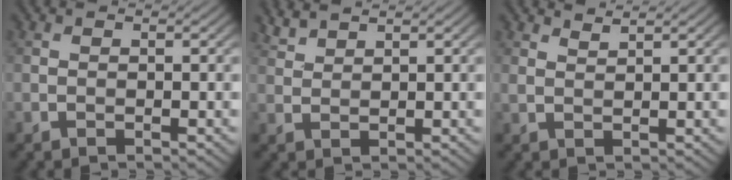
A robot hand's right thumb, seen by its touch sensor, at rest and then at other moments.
{"total": 2.3, "force": [2.2, 0.3, 0.8], "torque": [-0.021, 0.005, 0.048]}
{"total": 1.7, "force": [1.6, 0.1, 0.6], "torque": [-0.020, 0.003, 0.034]}